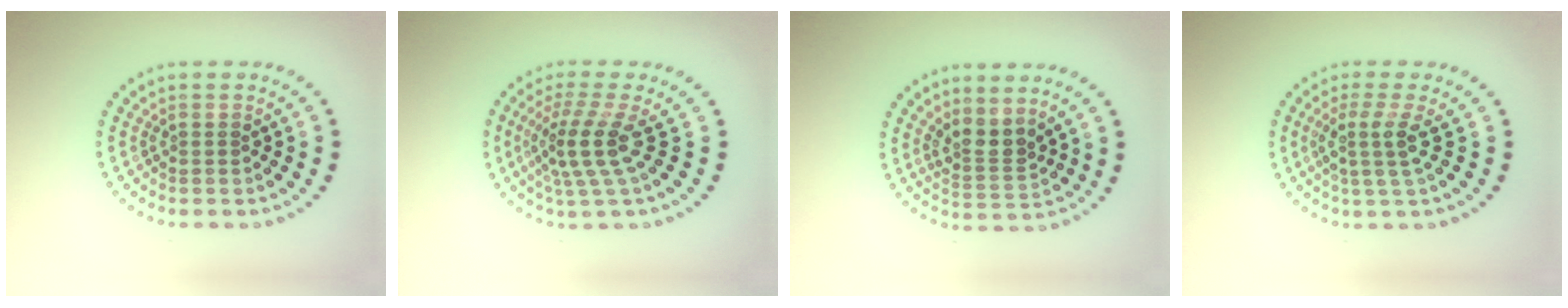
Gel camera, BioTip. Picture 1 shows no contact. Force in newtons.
{"total": 3.8, "press": 2.7, "slide": 2.7}
{"total": 2.6, "press": 1.9, "slide": 1.7}
{"total": 2.7, "press": 2.0, "slide": 1.8}